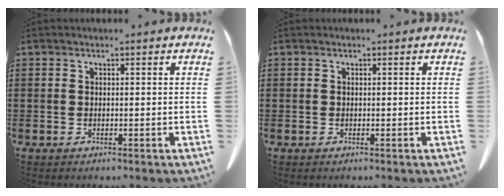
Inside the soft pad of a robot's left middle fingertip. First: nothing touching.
{"total": 0.0}